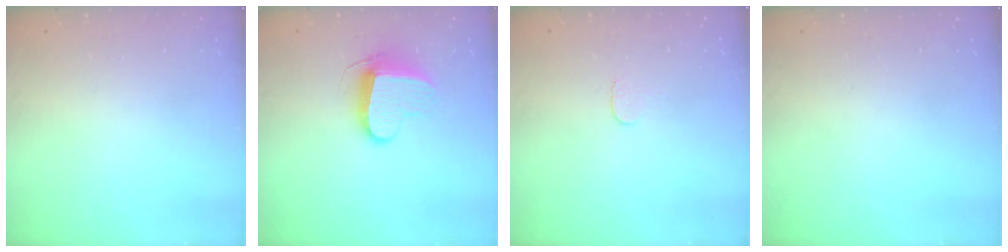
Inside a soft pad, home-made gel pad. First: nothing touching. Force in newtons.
{"total": 9.8, "press": 9.8, "slide": 0.4}
{"total": 3.1, "press": 3.1, "slide": 0.3}
{"total": 0.0}